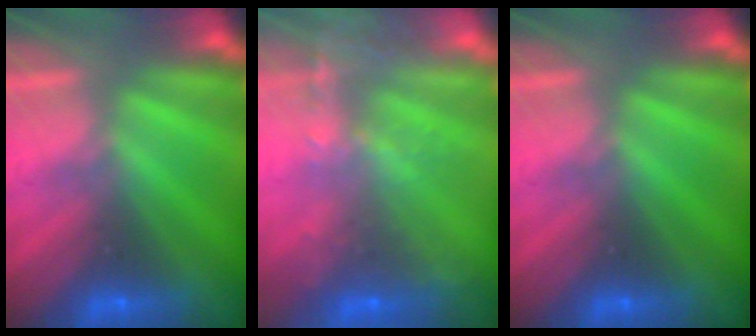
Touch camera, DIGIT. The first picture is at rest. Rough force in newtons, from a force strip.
{"total": 5.5}
{"total": 0.0}